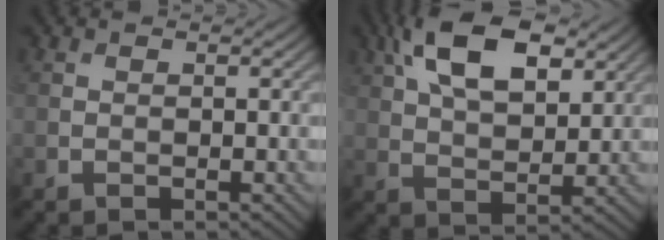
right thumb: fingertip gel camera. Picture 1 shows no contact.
{"total": 12.1, "force": [5.8, 5.9, 8.9], "torque": [-0.174, 0.017, 0.103]}